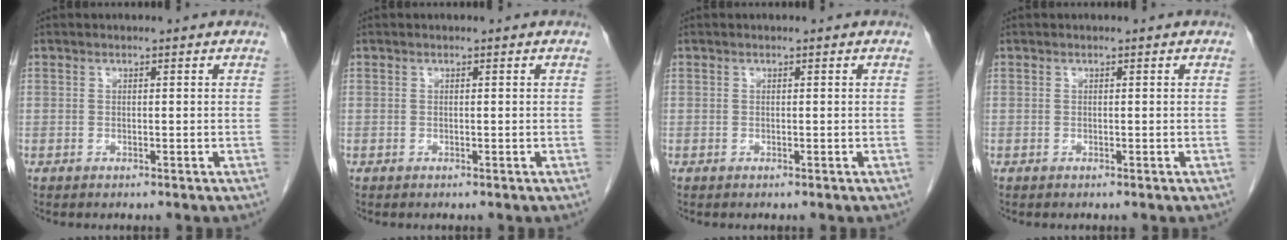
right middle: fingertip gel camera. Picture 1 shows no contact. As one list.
[{"total": 0.0}, {"total": 0.0}, {"total": 0.0}]